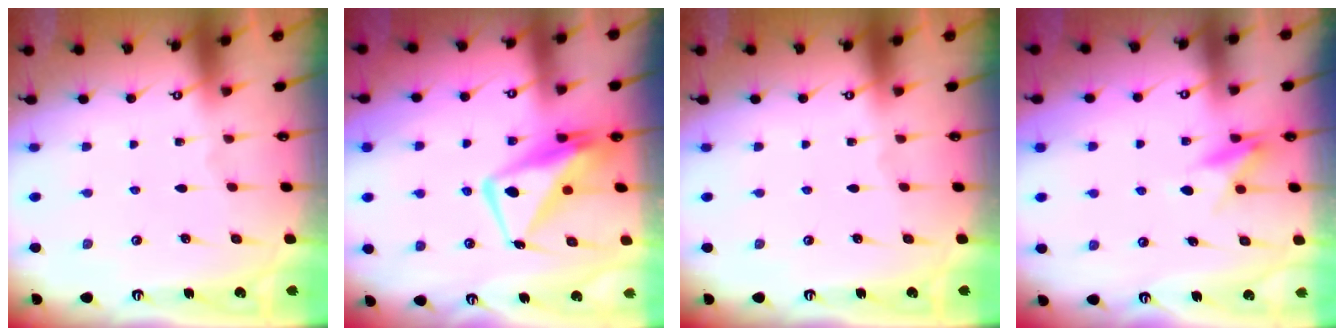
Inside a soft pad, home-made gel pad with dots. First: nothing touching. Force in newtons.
{"total": 11.9, "press": 11.8, "slide": 1.5}
{"total": 0.0}
{"total": 8.8, "press": 8.7, "slide": 1.1}